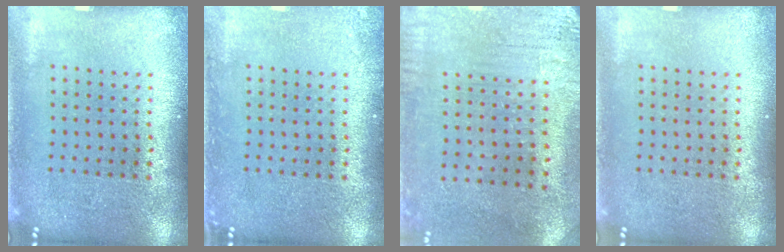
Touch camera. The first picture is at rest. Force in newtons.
{"total": 1.1, "press": 1.1, "slide": 0.1}
{"total": 3.2, "press": 2.5, "slide": 2.0}
{"total": 0.0}